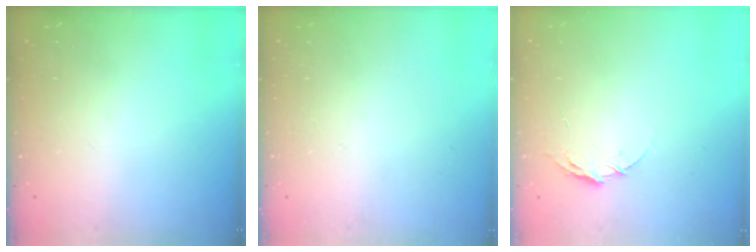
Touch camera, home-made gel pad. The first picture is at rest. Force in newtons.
{"total": 0.0}
{"total": 6.5, "press": 6.5, "slide": 0.6}